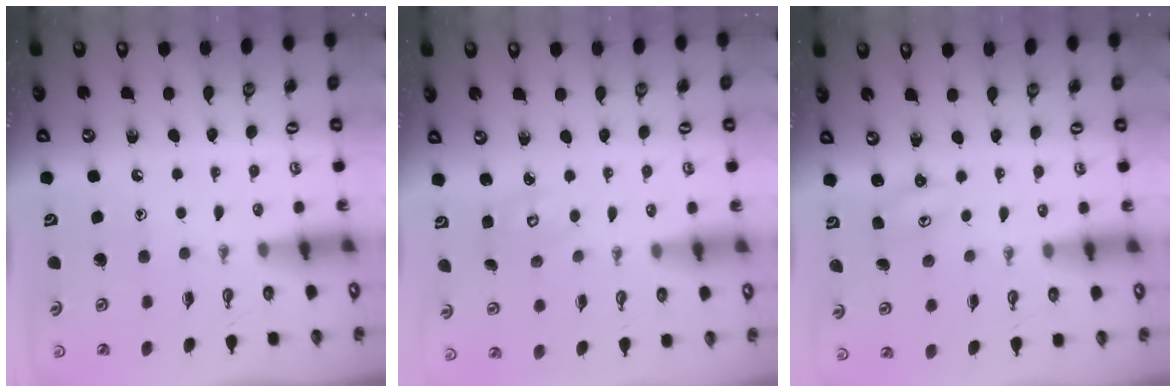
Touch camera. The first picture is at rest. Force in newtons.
{"total": 2.6, "press": 2.6, "slide": 0.2}
{"total": 2.3, "press": 2.3, "slide": 0.2}